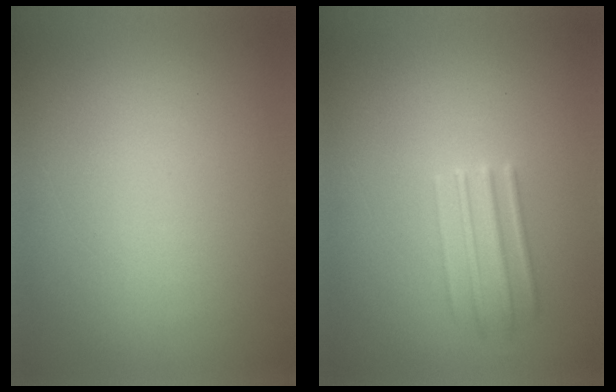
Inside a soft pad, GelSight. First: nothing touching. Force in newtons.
{"total": 2.7}